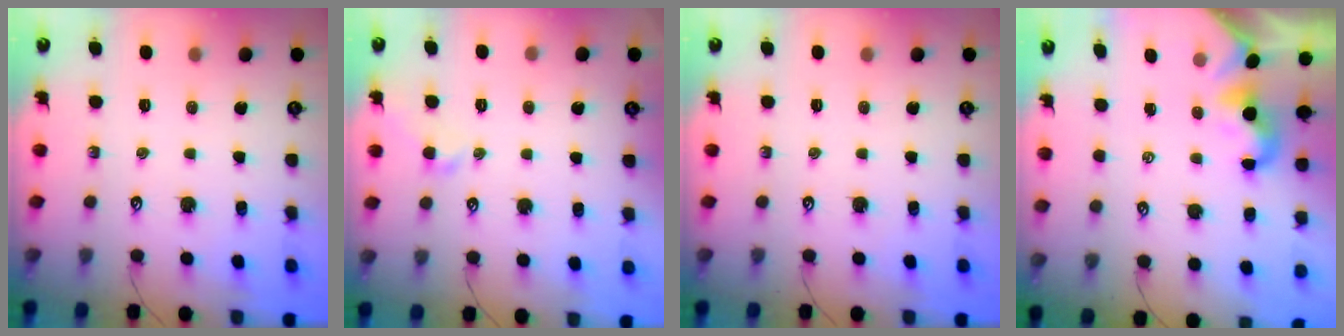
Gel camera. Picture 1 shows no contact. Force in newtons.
{"total": 2.1, "press": 2.1, "slide": 0.5}
{"total": 0.0}
{"total": 2.2, "press": 2.1, "slide": 0.3}